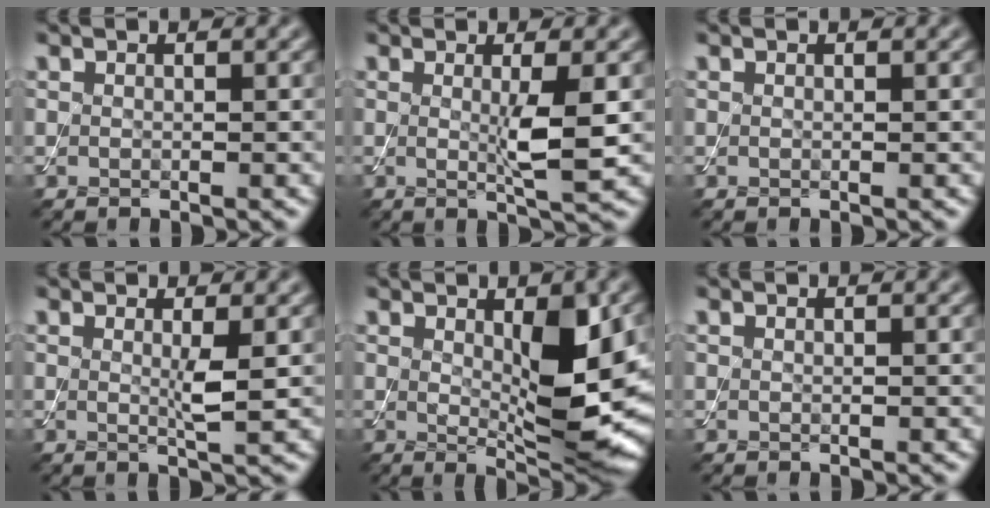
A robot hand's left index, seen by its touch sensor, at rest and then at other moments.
{"total": 3.3, "force": [0.1, 0.3, 3.3], "torque": [-0.059, -0.008, 0.002]}
{"total": 0.0}
{"total": 1.8, "force": [0.3, 0.1, 1.8], "torque": [-0.035, -0.005, 0.002]}
{"total": 6.5, "force": [0.6, 1.8, 6.2], "torque": [-0.090, -0.014, 0.015]}
{"total": 0.0}